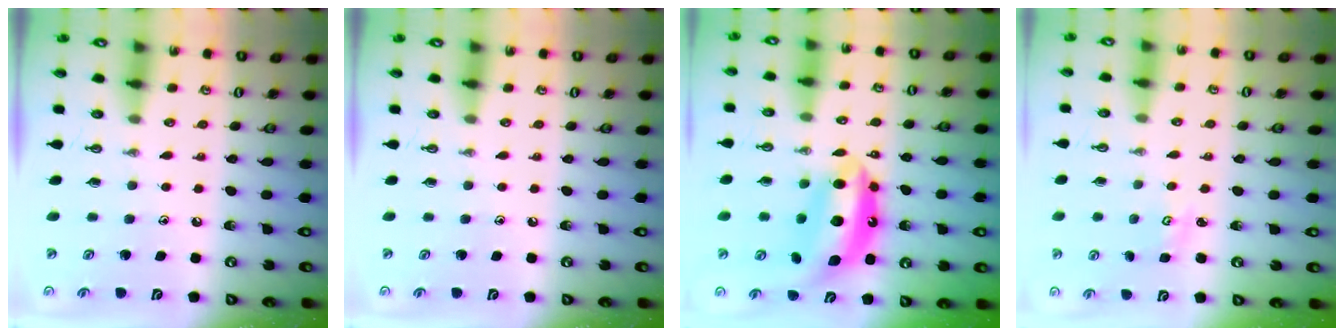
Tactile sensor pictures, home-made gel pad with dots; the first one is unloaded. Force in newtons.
{"total": 0.0}
{"total": 13.7, "press": 13.6, "slide": 1.8}
{"total": 2.1, "press": 2.1, "slide": 0.2}